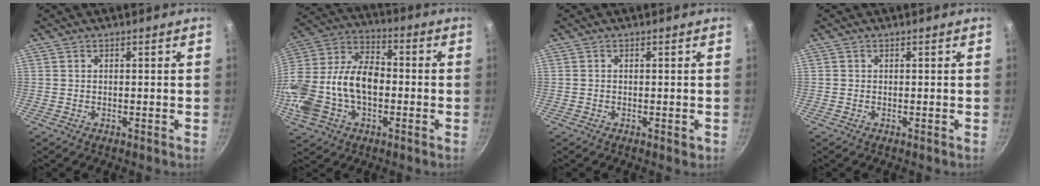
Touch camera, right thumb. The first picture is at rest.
{"total": 21.5, "force": [-2.8, 14.1, 15.9], "torque": [-0.307, 0.049, -0.057]}
{"total": 1.0, "force": [-0.4, 0.5, 0.7], "torque": [-0.008, 0.002, -0.007]}
{"total": 0.0}